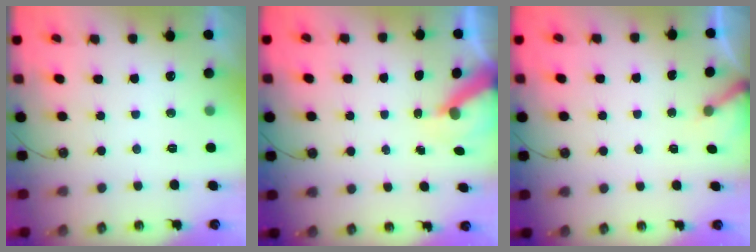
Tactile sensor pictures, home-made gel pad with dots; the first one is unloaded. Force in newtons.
{"total": 6.2, "press": 6.1, "slide": 0.4}
{"total": 2.3, "press": 2.3, "slide": 0.2}